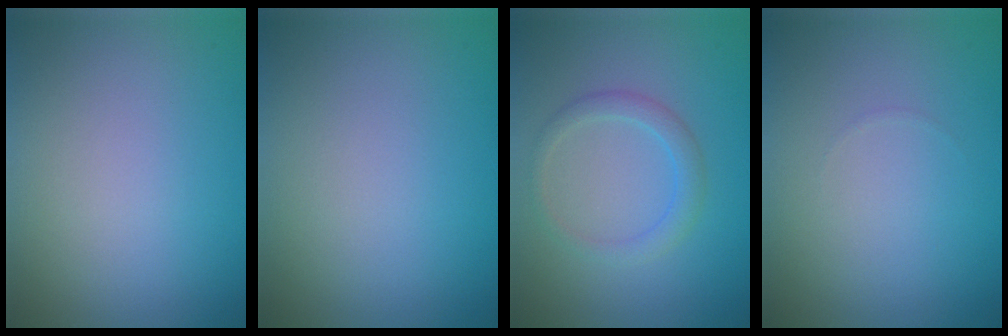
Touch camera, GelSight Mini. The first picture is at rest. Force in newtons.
{"total": 0.0}
{"total": 1.9, "press": 1.9, "slide": 0.1}
{"total": 0.0}